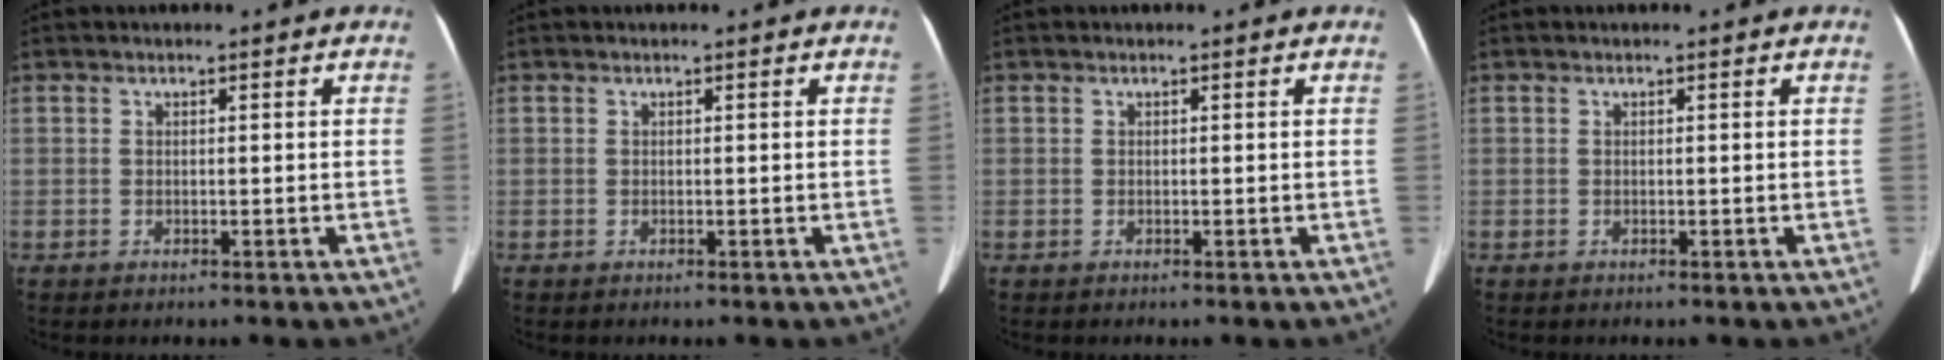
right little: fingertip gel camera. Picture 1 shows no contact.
{"total": 0.0}
{"total": 0.0}
{"total": 0.0}